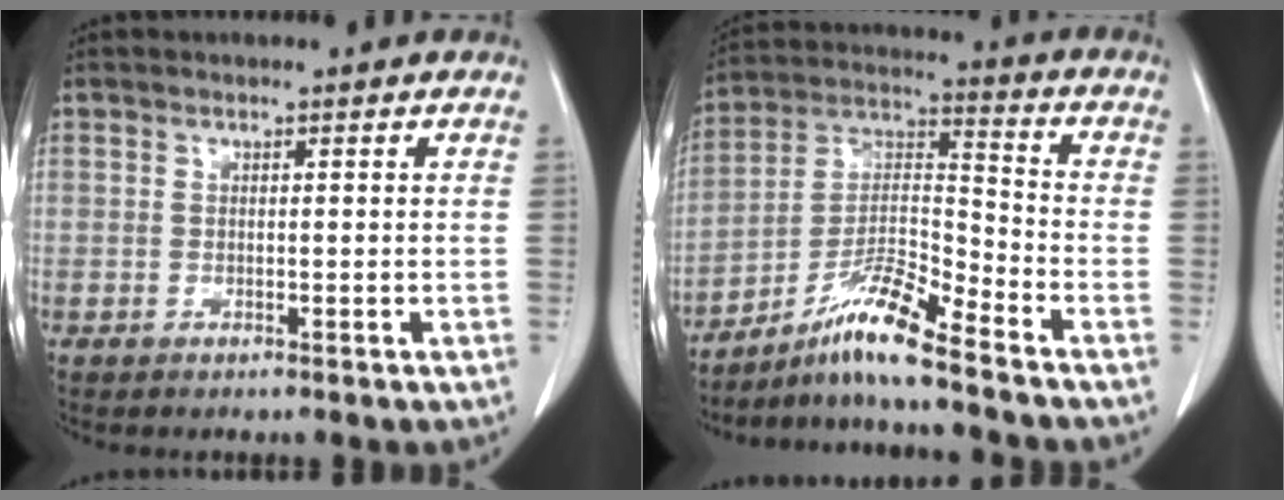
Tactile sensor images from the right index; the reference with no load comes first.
{"total": 10.3, "force": [-8.0, -0.6, 6.5], "torque": [-0.130, 0.002, -0.148]}